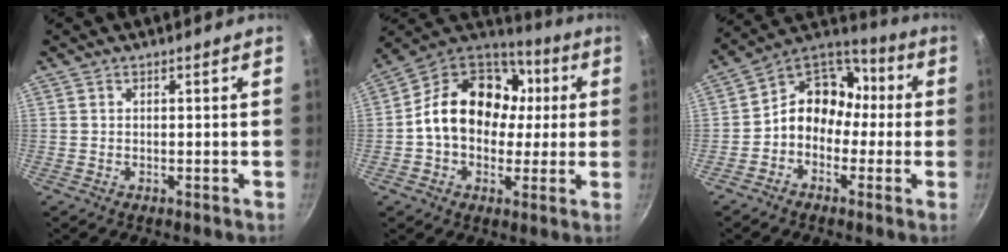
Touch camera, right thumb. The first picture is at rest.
{"total": 20.1, "force": [1.4, 15.5, 12.7], "torque": [-0.181, 0.040, 0.012]}
{"total": 12.3, "force": [-1.3, 10.3, 6.7], "torque": [-0.062, 0.055, -0.048]}